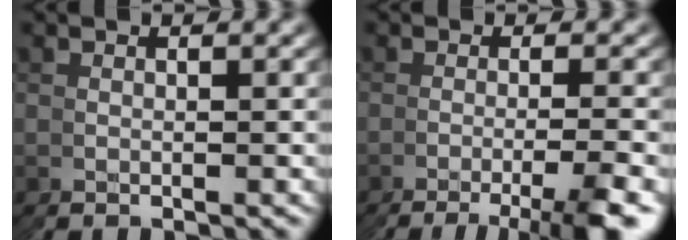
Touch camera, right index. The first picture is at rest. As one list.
[{"total": 5.1, "force": [-3.4, -1.7, 3.4], "torque": [-0.038, 0.012, -0.061]}]